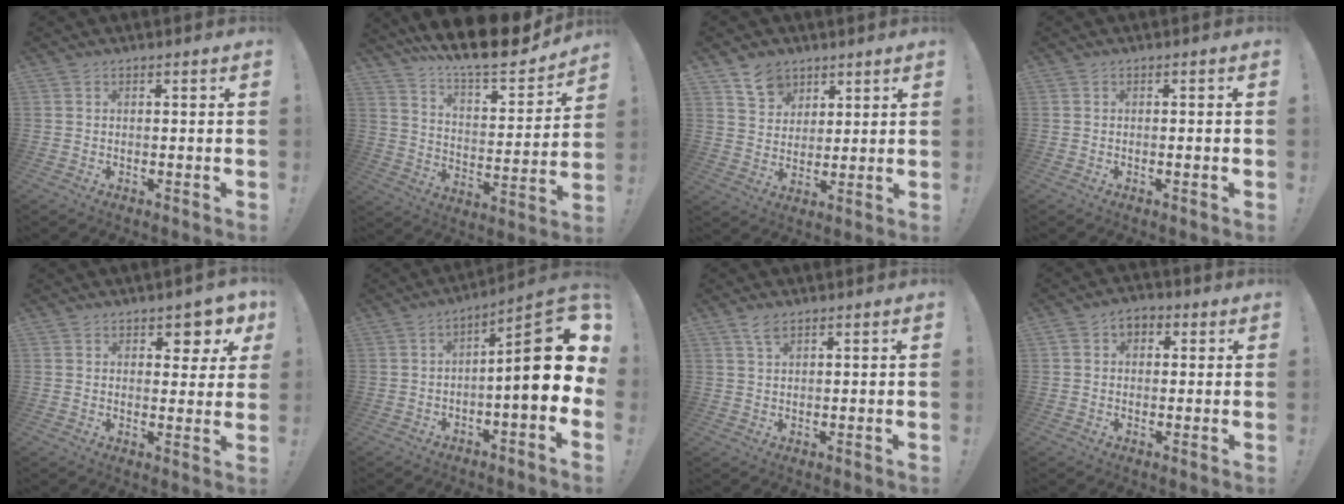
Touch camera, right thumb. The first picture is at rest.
{"total": 14.4, "force": [12.5, 2.8, 6.6], "torque": [-0.116, -0.107, 0.212]}
{"total": 8.4, "force": [5.6, 6.0, 1.7], "torque": [-0.022, -0.035, 0.108]}
{"total": 1.3, "force": [-0.3, -0.2, 1.3], "torque": [-0.015, -0.003, -0.008]}
{"total": 5.7, "force": [3.9, 2.9, 2.9], "torque": [-0.023, -0.034, 0.067]}
{"total": 16.7, "force": [0.6, 3.1, 16.4], "torque": [-0.227, -0.006, 0.006]}
{"total": 3.0, "force": [2.0, 1.0, 1.9], "torque": [-0.037, -0.002, 0.036]}
{"total": 4.2, "force": [0.8, 3.4, 2.3], "torque": [-0.028, 0.005, 0.011]}